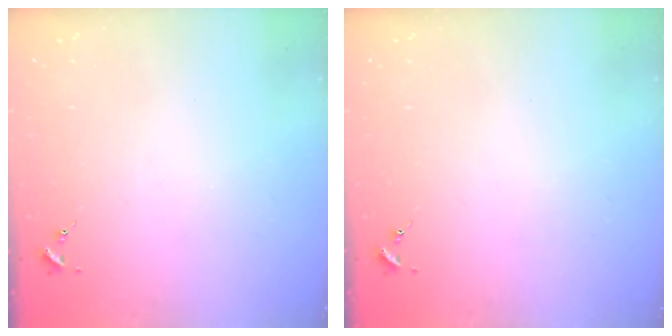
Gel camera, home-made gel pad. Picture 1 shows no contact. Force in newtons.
{"total": 0.0}